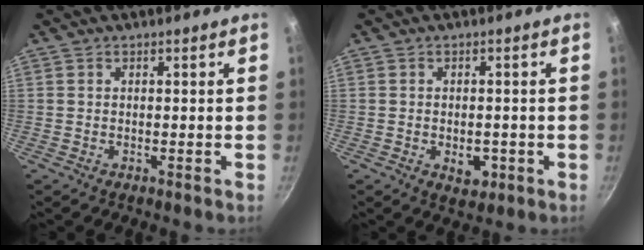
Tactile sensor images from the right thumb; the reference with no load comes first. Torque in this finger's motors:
{"motor_torque": [-0.24, 0.18, -0.13, 0.03, 0.00]}